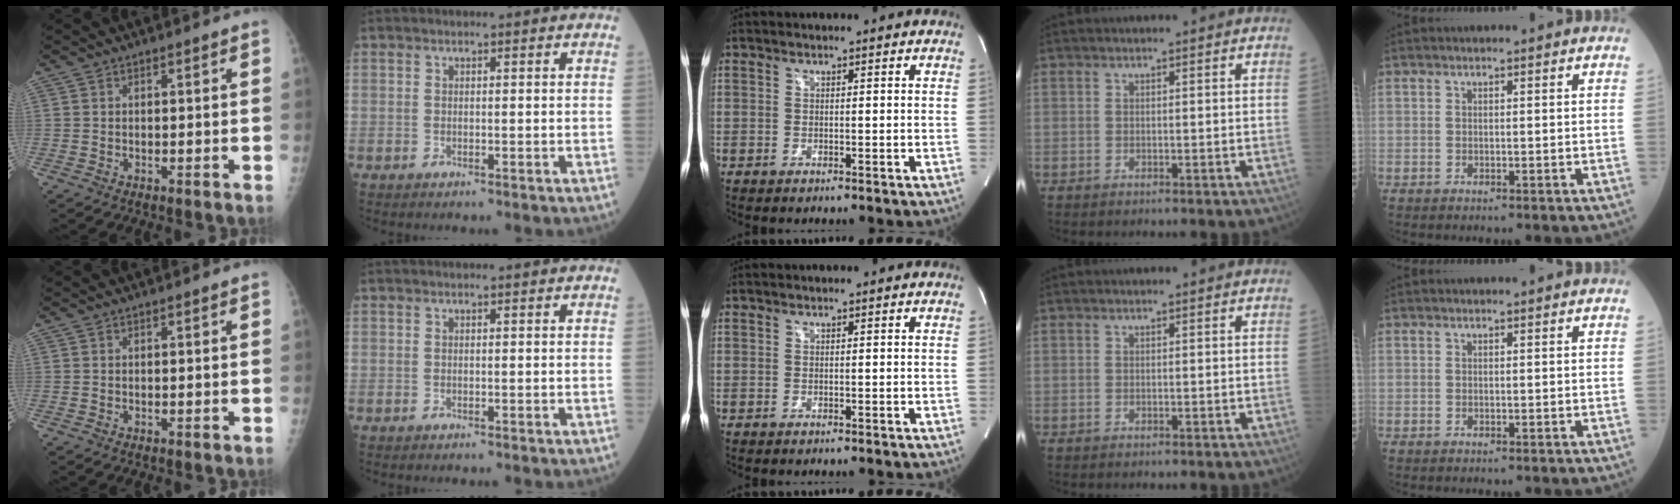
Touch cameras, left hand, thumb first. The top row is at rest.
{}